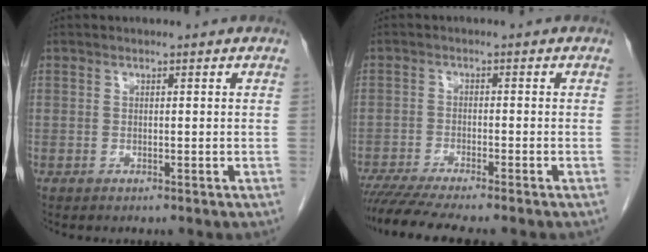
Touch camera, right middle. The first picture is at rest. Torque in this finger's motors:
{"motor_torque": [1.25, -0.89, 0.23, 0.10]}